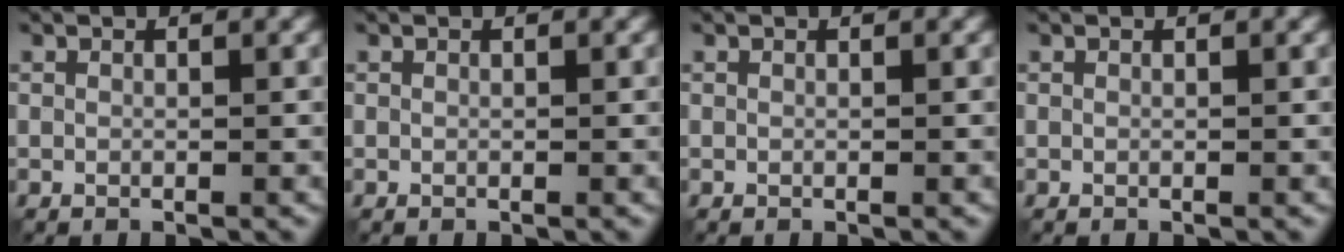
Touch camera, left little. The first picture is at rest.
{"total": 0.0}
{"total": 0.0}
{"total": 0.0}